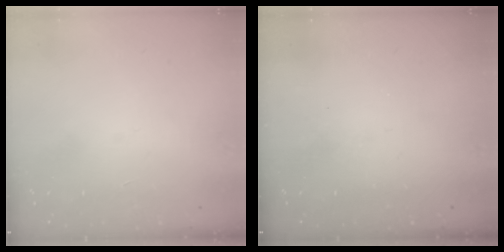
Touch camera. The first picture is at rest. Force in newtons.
{"total": 0.0}